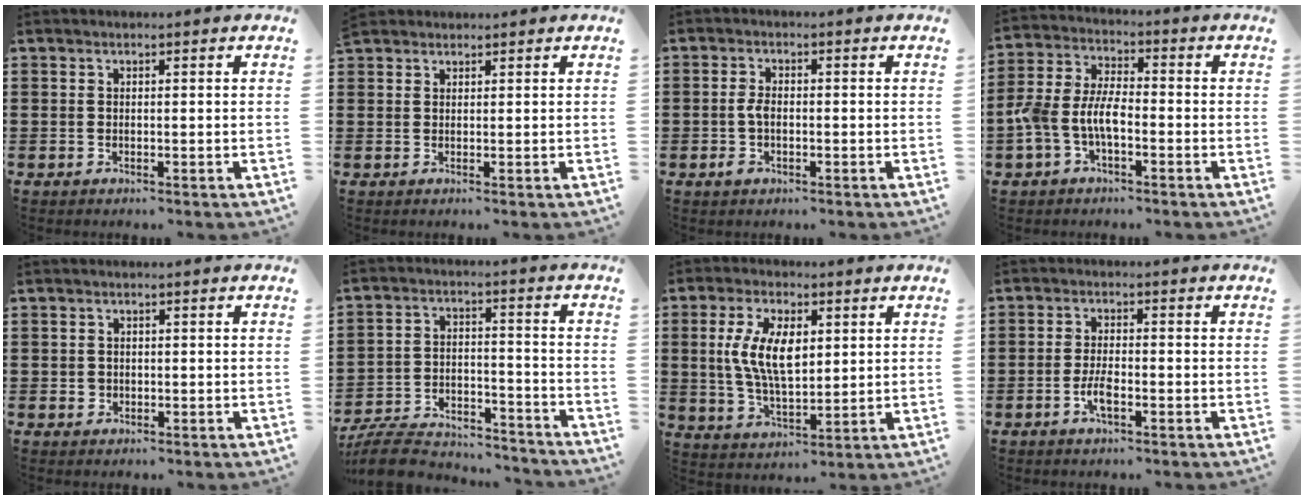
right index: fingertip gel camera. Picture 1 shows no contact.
{"total": 1.3, "force": [1.2, 0.4, -0.2], "torque": [0.001, 0.002, 0.025]}
{"total": 2.9, "force": [-0.6, 1.6, 2.4], "torque": [-0.062, -0.002, -0.017]}
{"total": 6.8, "force": [-2.2, 3.5, 5.4], "torque": [-0.135, -0.002, -0.050]}
{"total": 1.0, "force": [0.0, 0.9, 0.2], "torque": [-0.007, 0.006, -0.001]}
{"total": 7.8, "force": [-7.3, 1.8, 2.0], "torque": [-0.043, 0.019, -0.143]}
{"total": 9.4, "force": [1.7, 4.5, 8.1], "torque": [-0.172, 0.008, 0.028]}
{"total": 3.5, "force": [-1.4, 1.1, 3.0], "torque": [-0.066, -0.001, -0.029]}